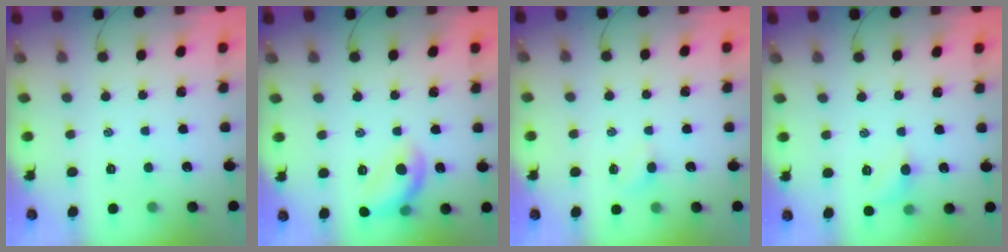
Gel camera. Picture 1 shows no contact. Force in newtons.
{"total": 12.5, "press": 12.4, "slide": 1.6}
{"total": 2.8, "press": 2.6, "slide": 1.0}
{"total": 5.3, "press": 4.9, "slide": 1.8}